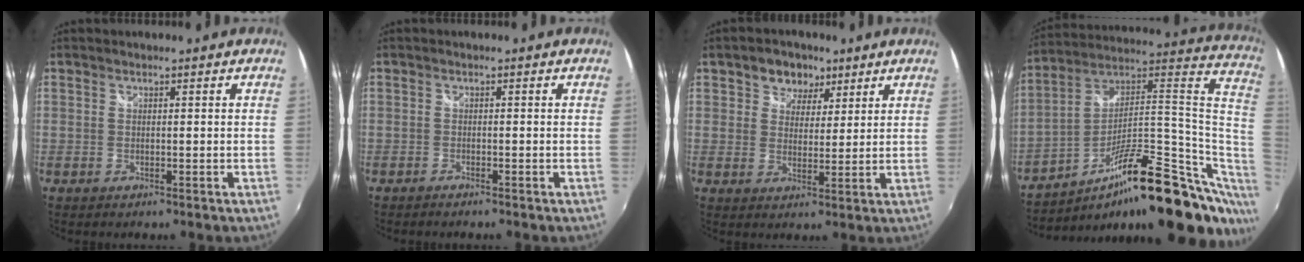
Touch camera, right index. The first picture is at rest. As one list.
[{"total": 1.1, "force": [-1.1, 0.2, 0.4], "torque": [-0.015, -0.005, -0.022]}, {"total": 6.1, "force": [3.4, 4.7, 1.9], "torque": [-0.028, 0.010, 0.050]}, {"total": 27.9, "force": [-8.8, 9.2, 24.8], "torque": [-0.342, 0.025, -0.138]}]